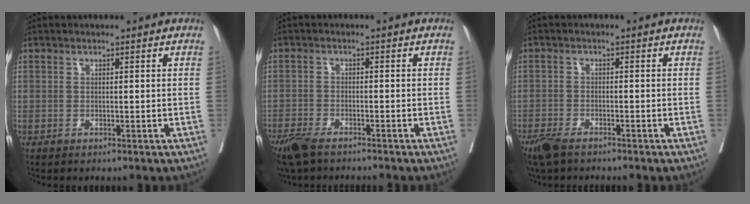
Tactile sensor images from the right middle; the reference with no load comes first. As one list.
[{"total": 6.2, "force": [-5.0, 1.3, 3.4], "torque": [-0.062, -0.013, -0.088]}, {"total": 4.7, "force": [-3.7, 1.2, 2.6], "torque": [-0.051, -0.011, -0.067]}]